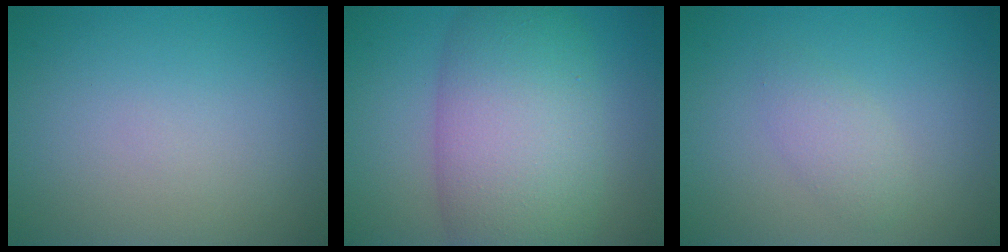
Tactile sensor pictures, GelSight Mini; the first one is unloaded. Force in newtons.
{"total": 10.7, "press": 10.7, "slide": 0.3}
{"total": 1.8, "press": 1.8, "slide": 0.1}